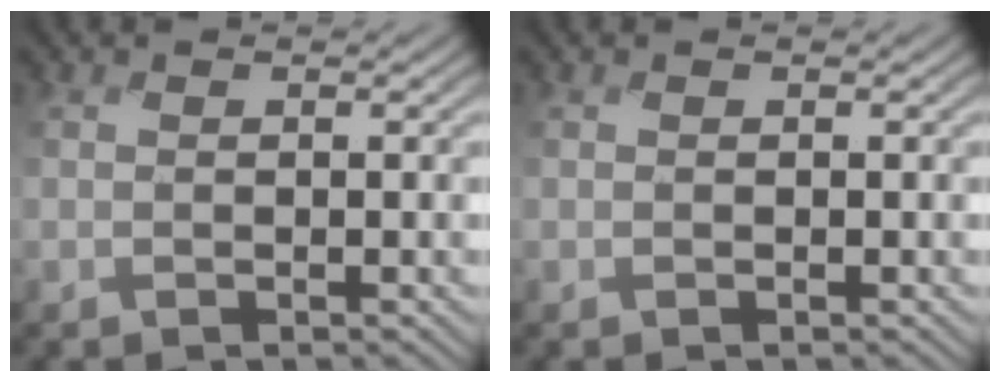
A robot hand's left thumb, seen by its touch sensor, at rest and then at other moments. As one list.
[{"total": 0.0}]